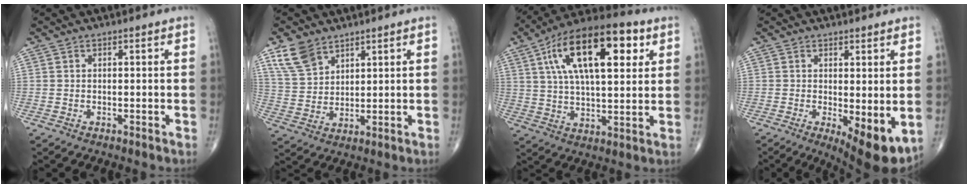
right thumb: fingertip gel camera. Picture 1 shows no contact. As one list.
[{"total": 7.5, "force": [5.1, 4.4, 3.2], "torque": [-0.051, -0.020, 0.110]}, {"total": 21.2, "force": [7.5, 9.1, 17.6], "torque": [-0.286, 0.004, 0.119]}, {"total": 8.4, "force": [-1.2, 2.8, 7.9], "torque": [-0.109, -0.024, -0.009]}]